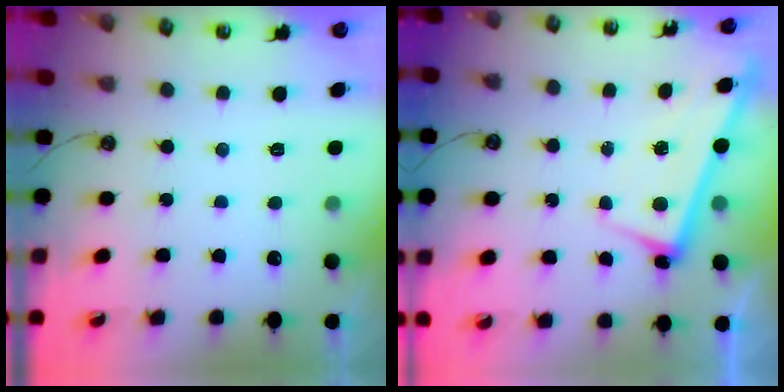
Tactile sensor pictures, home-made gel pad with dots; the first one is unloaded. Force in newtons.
{"total": 2.9, "press": 2.9, "slide": 0.4}